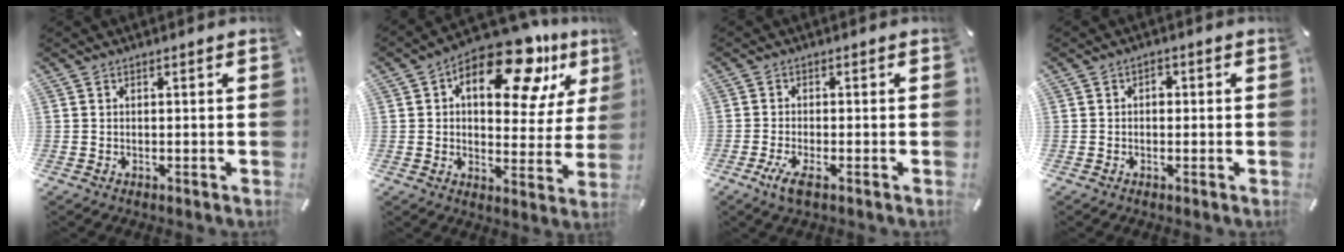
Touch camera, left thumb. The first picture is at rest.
{"total": 17.8, "force": [10.7, 8.4, 11.5], "torque": [-0.164, -0.066, 0.175]}
{"total": 4.2, "force": [-1.9, 1.1, 3.6], "torque": [-0.077, -0.009, -0.035]}
{"total": 1.7, "force": [-0.1, 1.4, 1.0], "torque": [-0.014, 0.005, -0.007]}